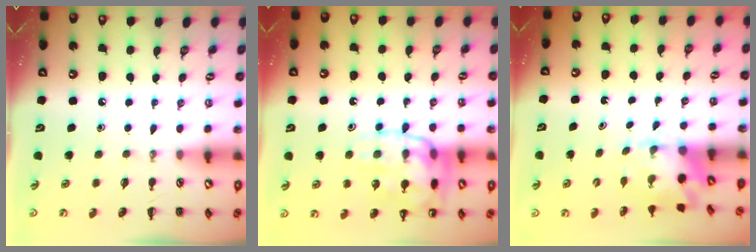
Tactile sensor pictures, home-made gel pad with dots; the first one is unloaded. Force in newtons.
{"total": 17.4, "press": 17.4, "slide": 1.2}
{"total": 2.5, "press": 2.3, "slide": 1.0}